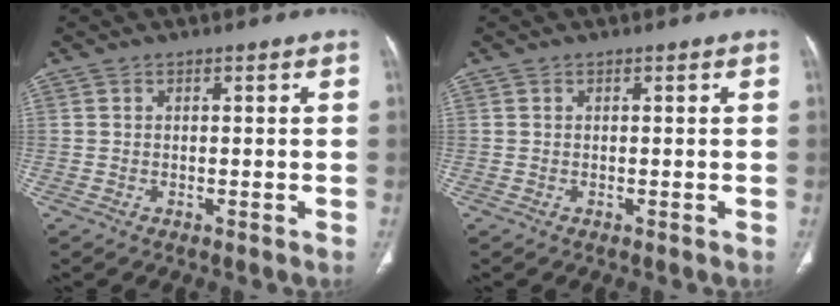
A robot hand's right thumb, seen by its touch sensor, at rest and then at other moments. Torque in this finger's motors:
{"motor_torque": [0.00, 0.00, 0.07, -0.04, 0.00]}